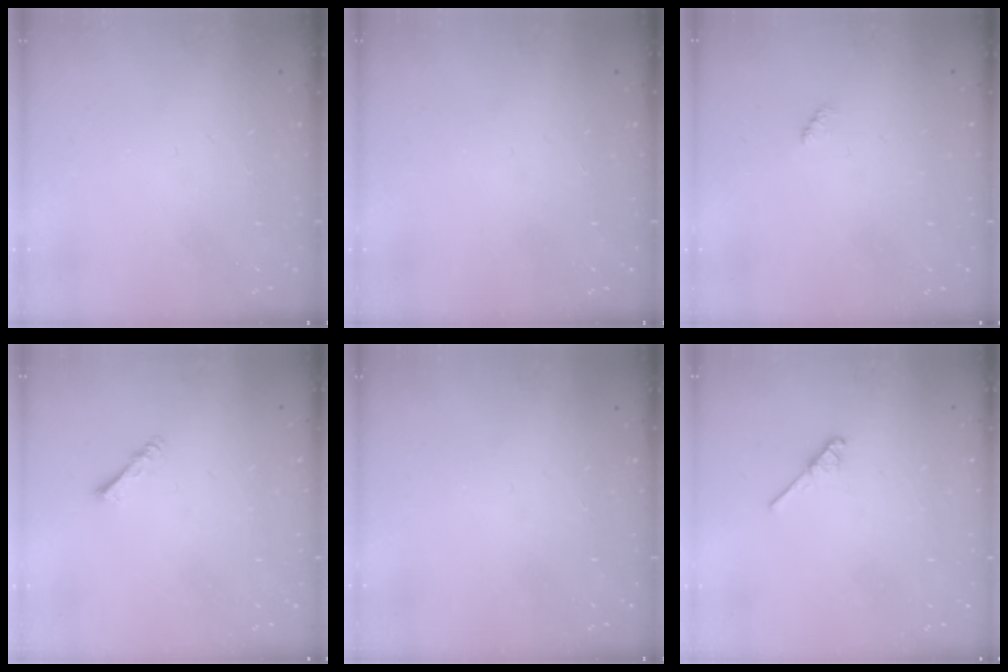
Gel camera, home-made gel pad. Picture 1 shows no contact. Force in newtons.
{"total": 0.0}
{"total": 2.3, "press": 2.2, "slide": 0.5}
{"total": 1.4, "press": 1.3, "slide": 0.3}
{"total": 0.0}
{"total": 4.5, "press": 4.4, "slide": 0.7}